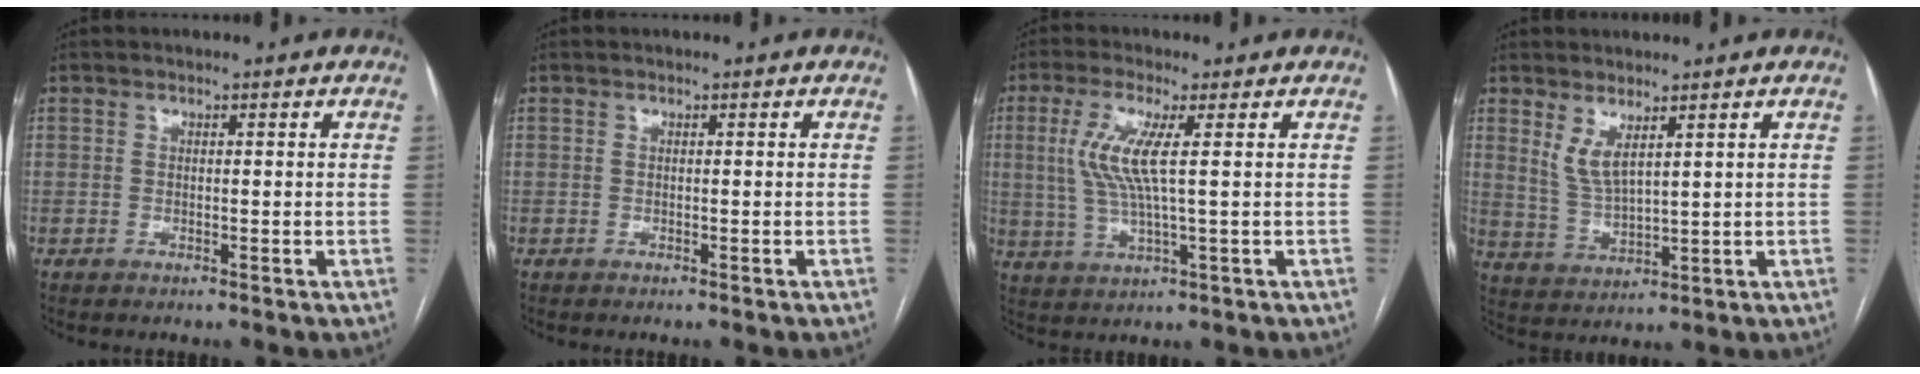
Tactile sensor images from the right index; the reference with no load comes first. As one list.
[{"total": 0.0}, {"total": 7.4, "force": [1.6, 0.5, 7.2], "torque": [-0.170, 0.002, 0.032]}, {"total": 4.6, "force": [2.8, 1.0, 3.6], "torque": [-0.080, -0.015, 0.067]}]